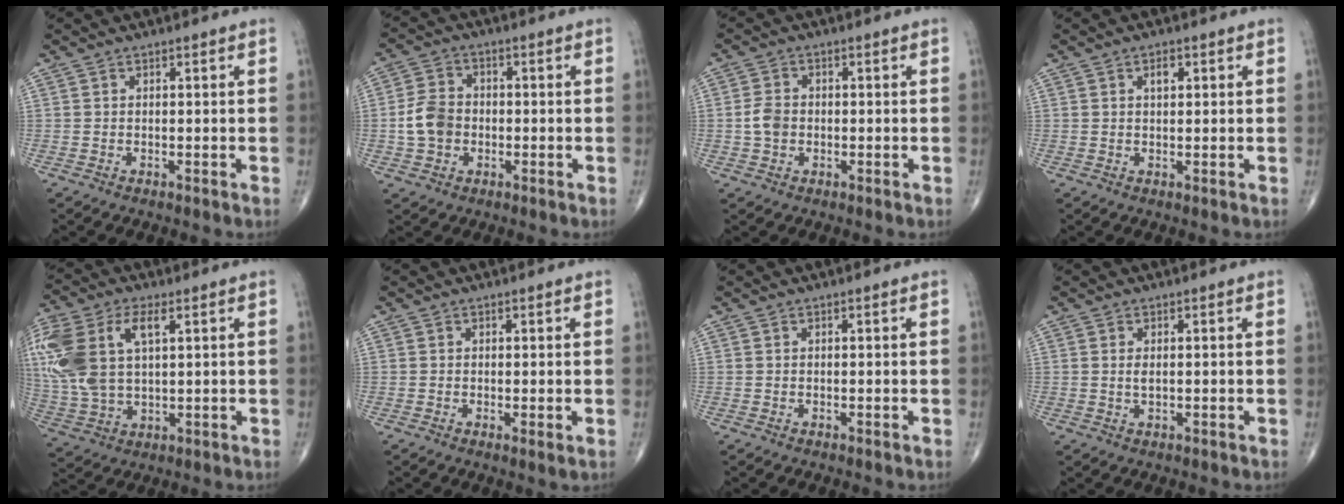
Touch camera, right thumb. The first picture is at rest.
{"total": 6.8, "force": [-1.1, 5.4, 4.0], "torque": [-0.067, 0.016, -0.025]}
{"total": 3.6, "force": [-0.5, 2.8, 2.3], "torque": [-0.042, 0.008, -0.012]}
{"total": 2.1, "force": [0.9, 1.0, 1.6], "torque": [-0.023, -0.002, 0.013]}
{"total": 19.4, "force": [5.6, 10.6, 15.3], "torque": [-0.377, 0.010, 0.108]}
{"total": 1.1, "force": [0.0, 0.2, 1.1], "torque": [-0.022, -0.006, -0.002]}
{"total": 0.0}
{"total": 1.3, "force": [0.2, 0.5, 1.1], "torque": [-0.024, -0.003, 0.008]}